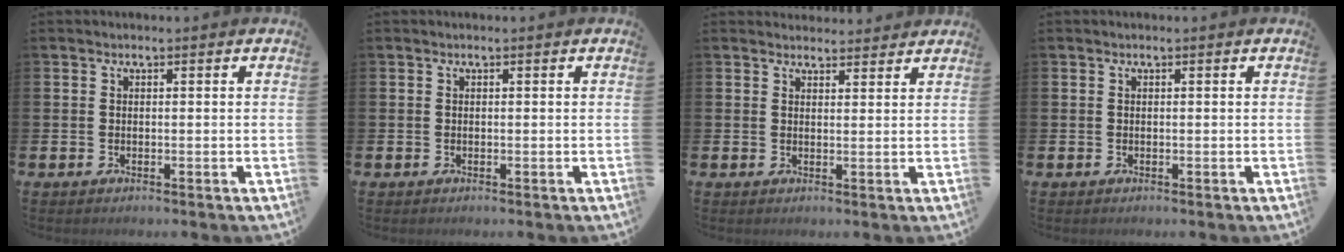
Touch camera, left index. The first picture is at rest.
{"total": 0.0}
{"total": 2.5, "force": [2.4, 0.6, -0.2], "torque": [0.012, -0.016, 0.041]}
{"total": 0.0}